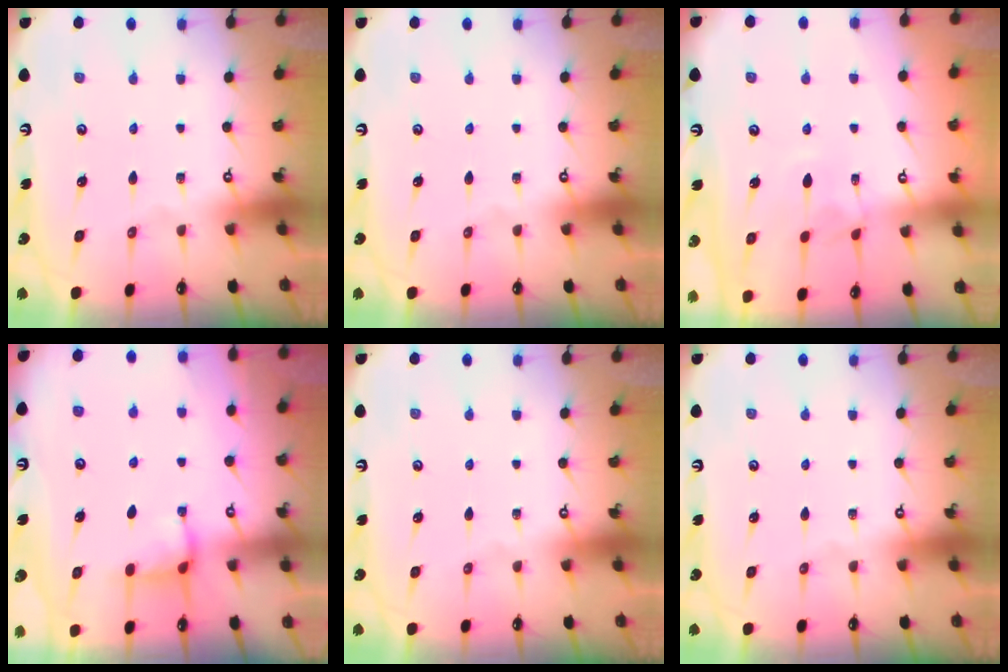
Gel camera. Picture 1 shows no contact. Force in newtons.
{"total": 0.0}
{"total": 3.0, "press": 3.0, "slide": 0.4}
{"total": 2.6, "press": 2.6, "slide": 0.4}
{"total": 0.0}
{"total": 0.0}